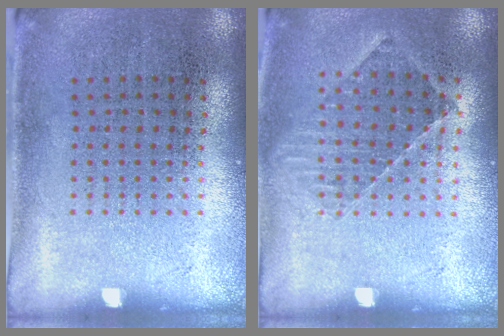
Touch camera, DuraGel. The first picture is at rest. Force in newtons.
{"total": 1.0, "press": 1.0, "slide": 0.3}